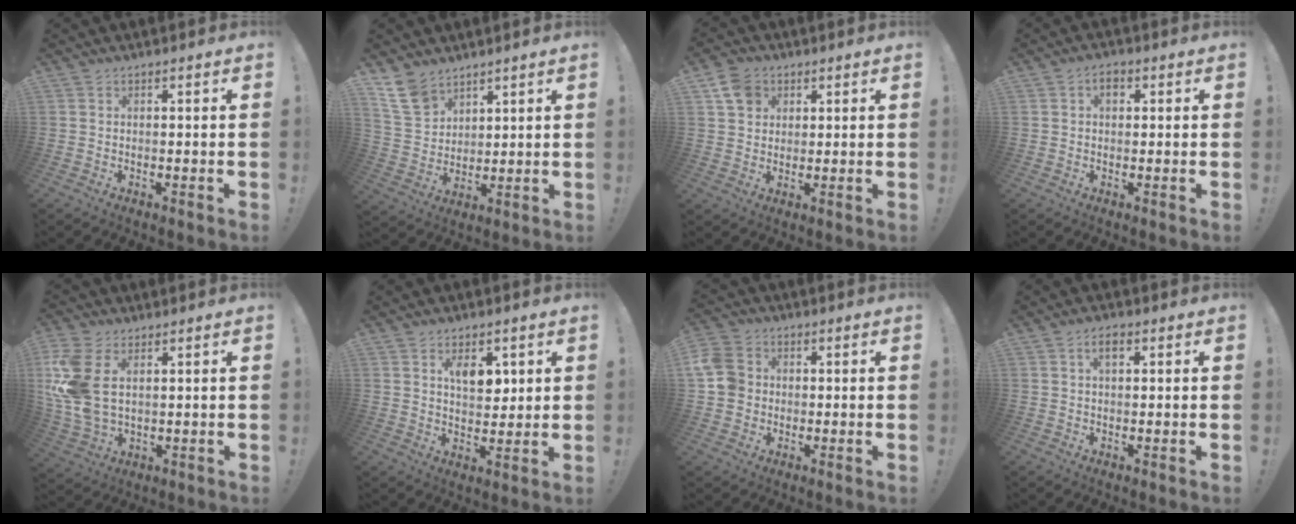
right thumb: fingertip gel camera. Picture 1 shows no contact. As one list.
[{"total": 11.8, "force": [8.0, 7.5, 4.3], "torque": [-0.083, -0.039, 0.162]}, {"total": 7.6, "force": [3.6, 6.1, 3.0], "torque": [-0.043, -0.012, 0.072]}, {"total": 3.4, "force": [0.9, 2.2, 2.4], "torque": [-0.034, 0.003, 0.014]}, {"total": 13.8, "force": [3.6, 8.3, 10.5], "torque": [-0.228, -0.014, 0.071]}, {"total": 7.1, "force": [3.2, 4.0, 4.8], "torque": [-0.069, -0.011, 0.054]}, {"total": 9.5, "force": [0.4, 8.5, 4.1], "torque": [-0.075, 0.011, 0.013]}, {"total": 2.9, "force": [1.2, 1.4, 2.3], "torque": [-0.035, 0.001, 0.016]}]